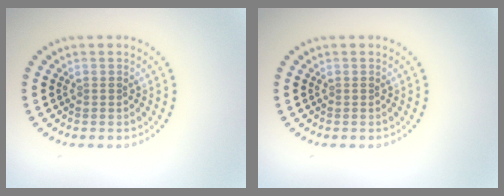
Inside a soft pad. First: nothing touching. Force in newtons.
{"total": 0.0}